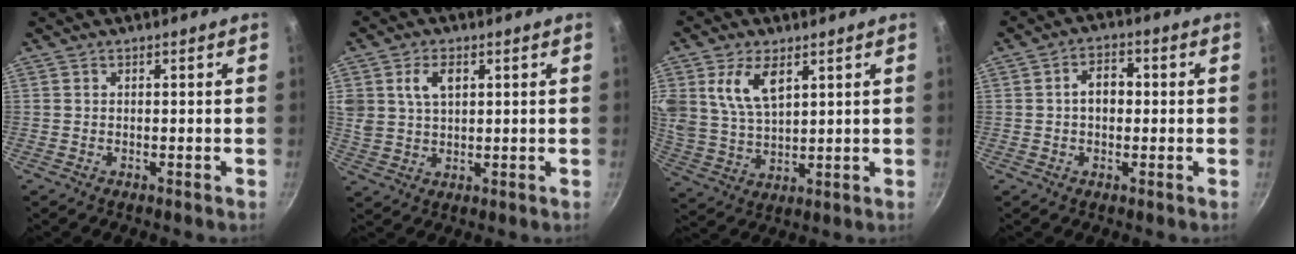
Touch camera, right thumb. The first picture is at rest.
{"total": 6.4, "force": [2.4, 4.0, 4.5], "torque": [-0.080, -0.004, 0.050]}
{"total": 10.2, "force": [4.6, 5.5, 7.3], "torque": [-0.138, -0.013, 0.099]}
{"total": 5.1, "force": [0.2, 3.4, 3.8], "torque": [-0.050, 0.016, -0.002]}